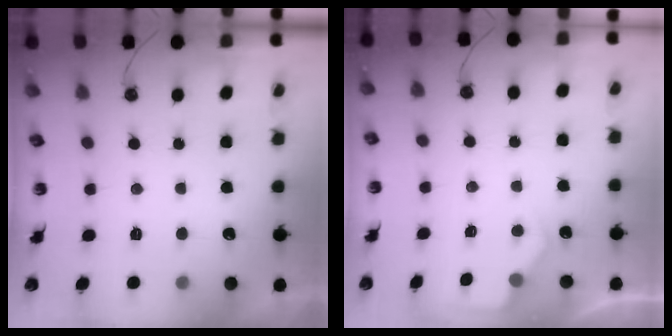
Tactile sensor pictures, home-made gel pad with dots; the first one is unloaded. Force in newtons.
{"total": 3.3, "press": 3.3, "slide": 0.4}